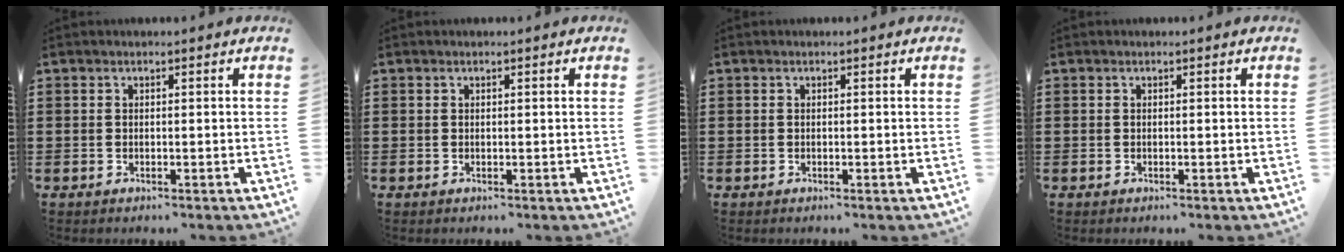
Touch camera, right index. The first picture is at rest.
{"total": 0.0}
{"total": 0.0}
{"total": 0.0}